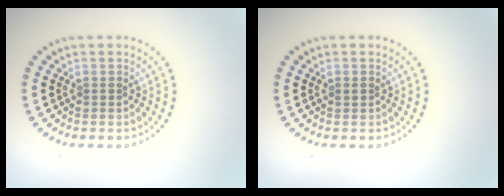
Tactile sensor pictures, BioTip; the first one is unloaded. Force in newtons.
{"total": 0.5, "press": 0.5, "slide": 0.0}